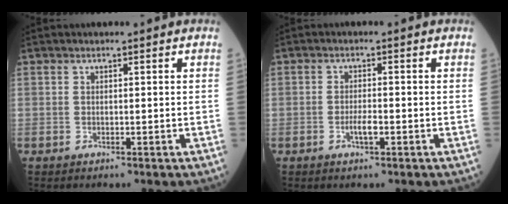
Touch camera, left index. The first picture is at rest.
{"total": 2.2, "force": [-1.0, 0.5, 1.9], "torque": [-0.035, 0.002, -0.018]}